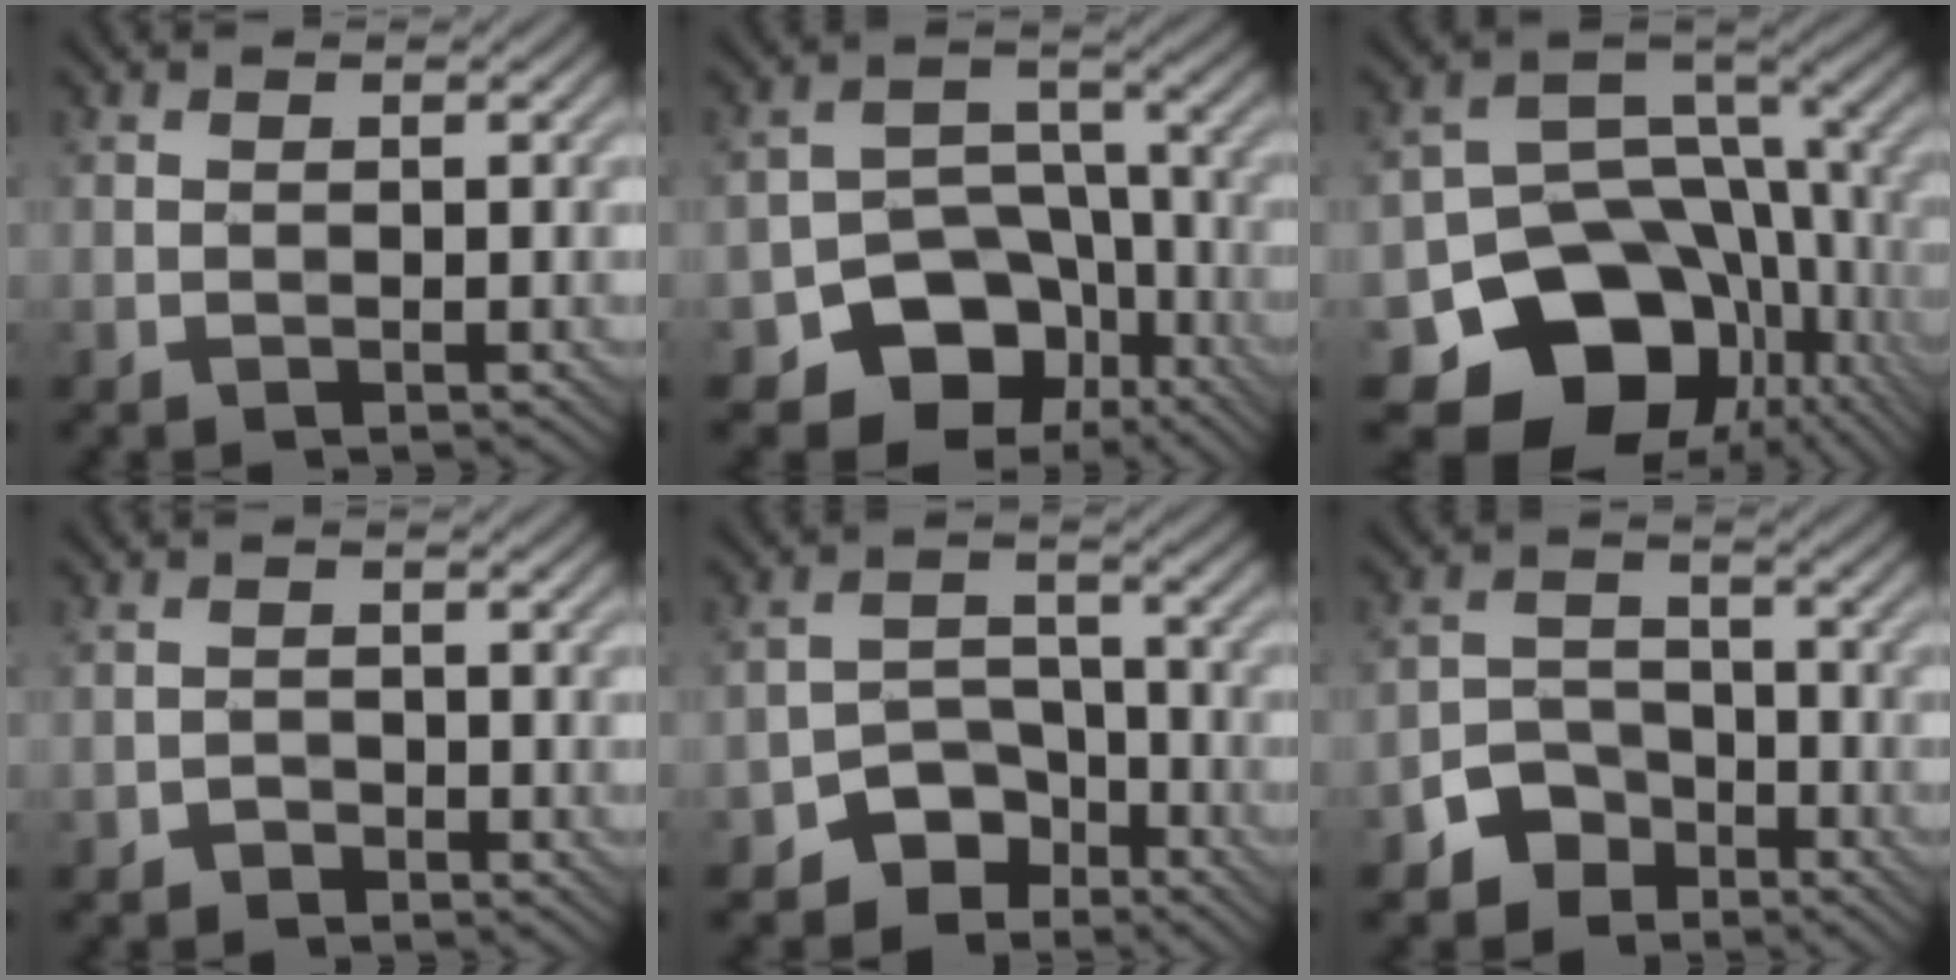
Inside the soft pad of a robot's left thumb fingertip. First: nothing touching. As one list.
[{"total": 10.7, "force": [-5.8, 7.8, 4.6], "torque": [-0.066, -0.002, -0.102]}, {"total": 16.2, "force": [-6.7, 12.2, 8.3], "torque": [-0.151, -0.039, -0.104]}, {"total": 1.4, "force": [-1.1, 0.8, 0.2], "torque": [-0.001, 0.002, -0.022]}, {"total": 6.6, "force": [-4.6, 4.2, 2.1], "torque": [-0.028, -0.002, -0.085]}, {"total": 5.5, "force": [-3.7, 3.7, 1.5], "torque": [-0.026, 0.001, -0.079]}]